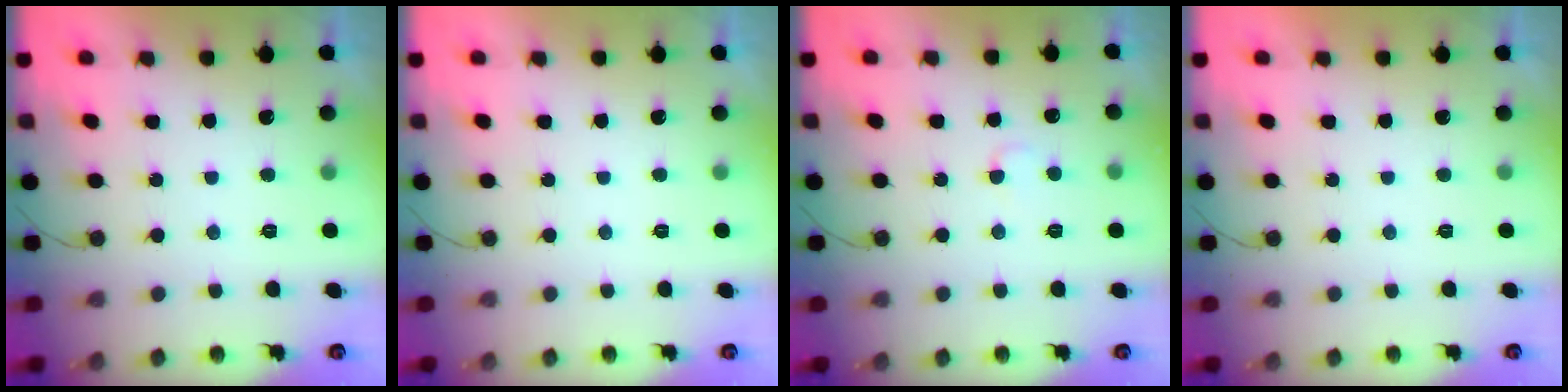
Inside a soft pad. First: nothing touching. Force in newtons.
{"total": 0.0}
{"total": 3.5, "press": 3.5, "slide": 0.3}
{"total": 1.7, "press": 1.6, "slide": 0.1}